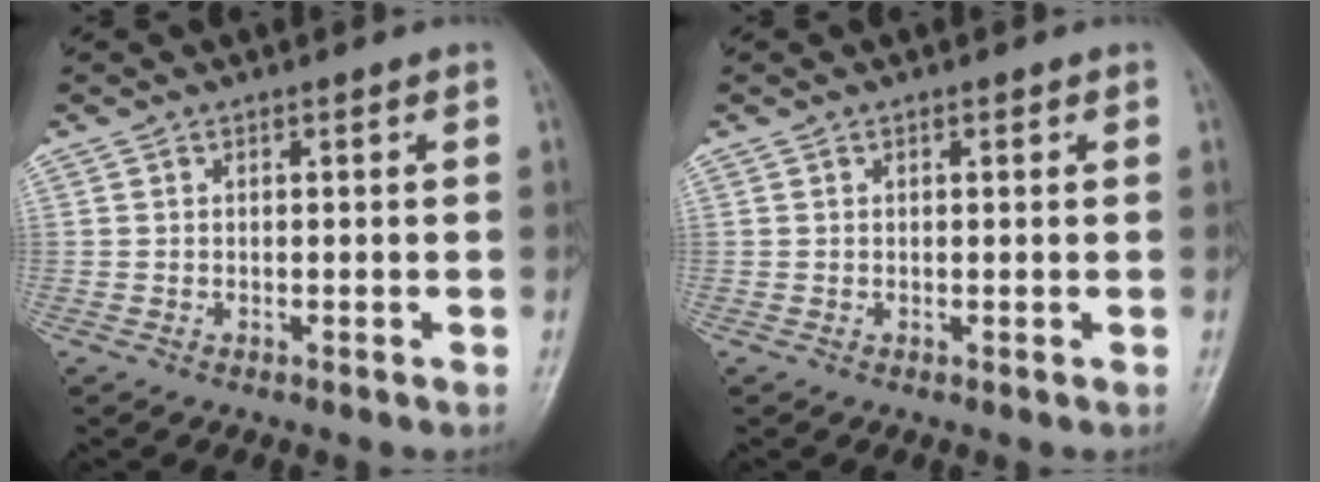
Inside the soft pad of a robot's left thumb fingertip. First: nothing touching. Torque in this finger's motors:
{"motor_torque": [-0.12, -0.06, -0.07, 0.06, 0.01]}